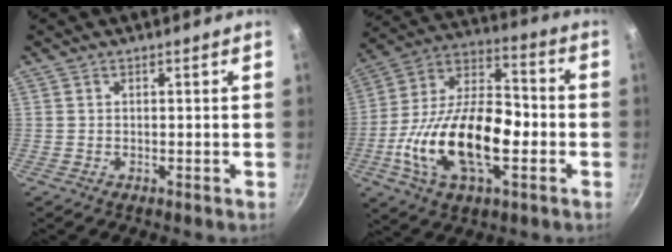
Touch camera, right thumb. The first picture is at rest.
{"total": 22.6, "force": [-5.1, 11.9, 18.5], "torque": [-0.319, 0.039, -0.100]}